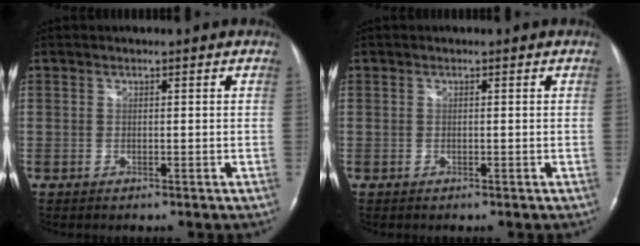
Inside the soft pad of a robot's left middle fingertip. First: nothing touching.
{"total": 0.0}